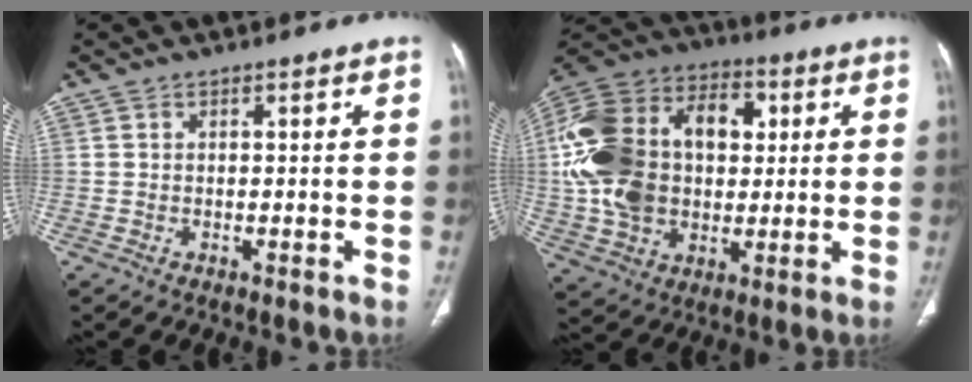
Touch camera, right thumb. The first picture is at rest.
{"total": 26.2, "force": [3.2, 18.0, 18.8], "torque": [-0.373, 0.027, 0.061]}